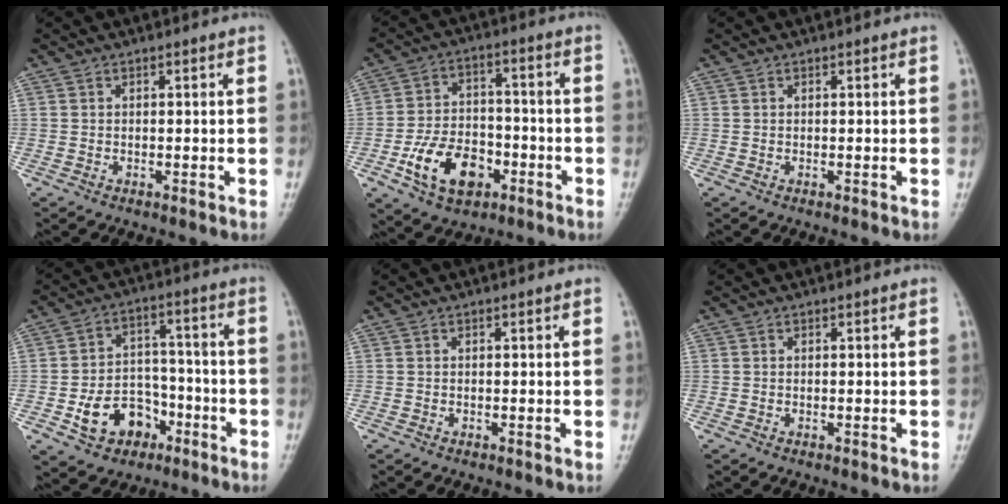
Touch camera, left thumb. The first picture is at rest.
{"total": 12.8, "force": [-5.4, 8.3, 8.1], "torque": [-0.119, 0.029, -0.093]}
{"total": 0.0}
{"total": 11.4, "force": [-5.1, 8.6, 5.4], "torque": [-0.057, 0.048, -0.078]}
{"total": 0.0}
{"total": 0.0}